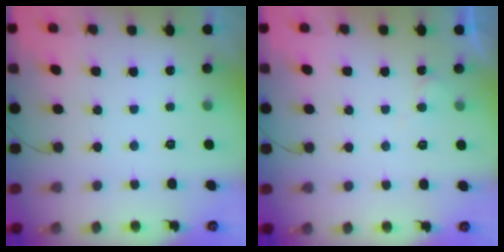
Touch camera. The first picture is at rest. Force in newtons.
{"total": 4.0, "press": 3.9, "slide": 0.4}